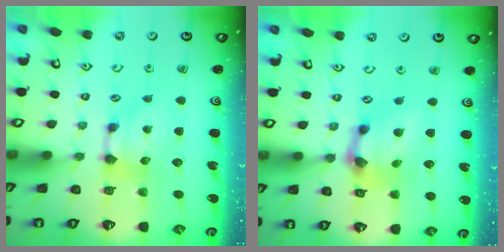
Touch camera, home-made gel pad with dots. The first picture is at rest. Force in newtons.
{"total": 5.2, "press": 4.7, "slide": 2.1}